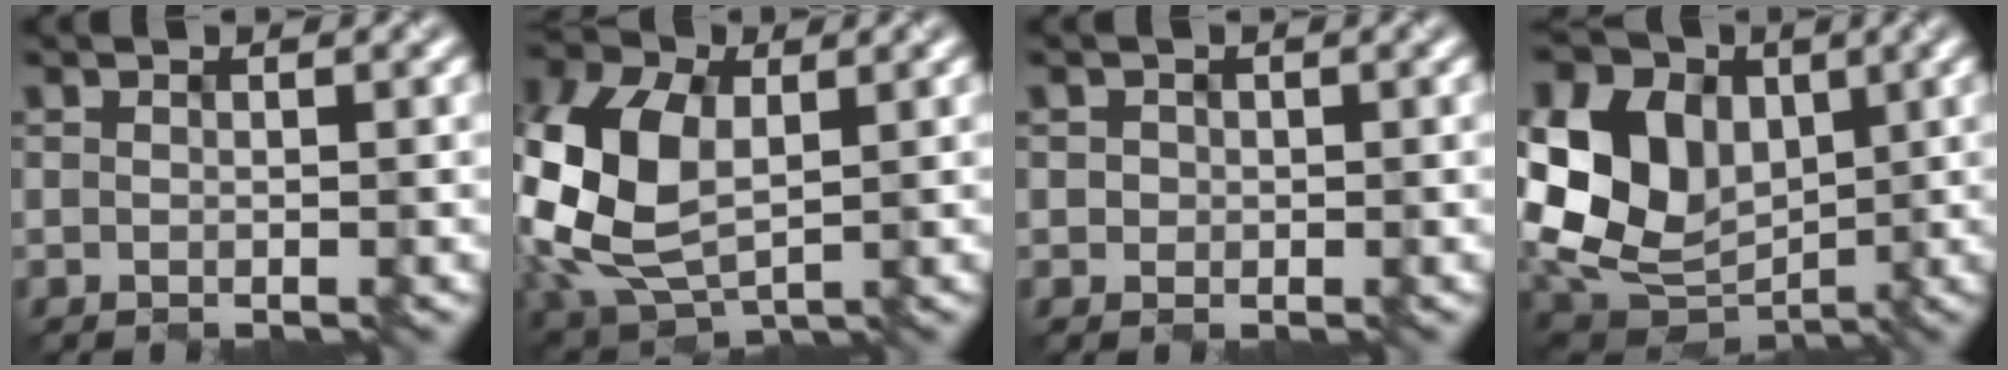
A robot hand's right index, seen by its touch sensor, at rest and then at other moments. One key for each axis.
{"total": 11.0, "fx": 0.2, "fy": 7.4, "fz": 8.1, "tx": -0.212, "ty": 0.001, "tz": 0.000}
{"total": 1.0, "fx": 0.0, "fy": 1.0, "fz": 0.1, "tx": -0.002, "ty": 0.000, "tz": 0.000}
{"total": 14.0, "fx": 2.9, "fy": 10.9, "fz": 8.3, "tx": -0.184, "ty": 0.028, "tz": 0.045}